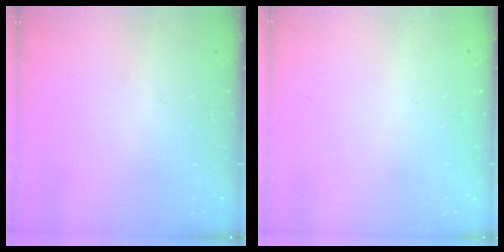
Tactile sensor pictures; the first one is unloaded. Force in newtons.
{"total": 0.0}